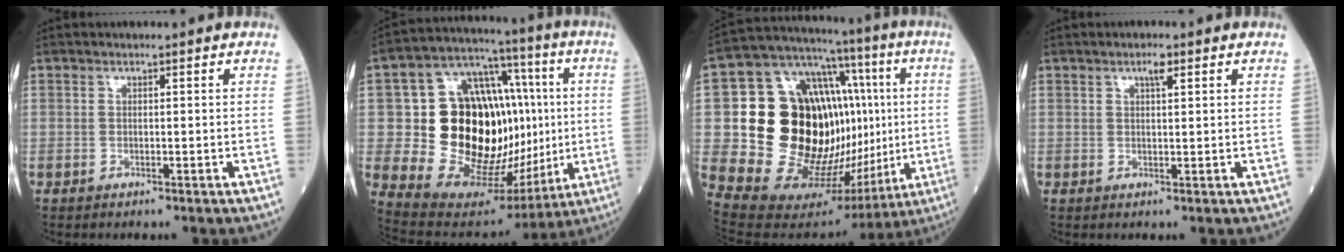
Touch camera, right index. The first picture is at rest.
{"total": 26.5, "force": [0.6, 13.6, 22.8], "torque": [-0.355, 0.044, 0.024]}
{"total": 30.6, "force": [0.7, 13.3, 27.6], "torque": [-0.410, 0.048, 0.029]}
{"total": 2.4, "force": [1.3, 0.7, 1.9], "torque": [-0.040, 0.003, 0.024]}